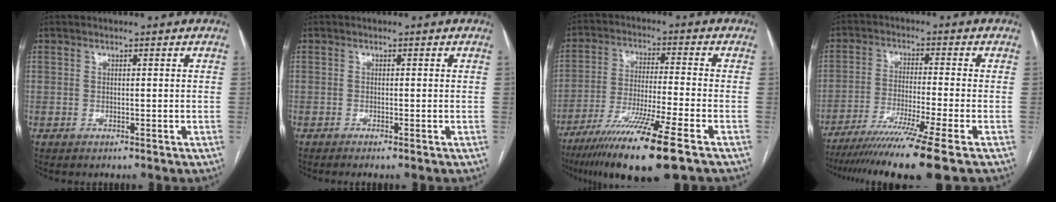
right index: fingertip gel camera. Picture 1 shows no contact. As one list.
[{"total": 1.0, "force": [-0.7, -0.3, 0.7], "torque": [-0.014, 0.000, -0.012]}, {"total": 15.2, "force": [-9.9, -0.6, 11.5], "torque": [-0.210, -0.045, -0.173]}, {"total": 13.8, "force": [-10.4, -2.5, 8.7], "torque": [-0.146, -0.047, -0.168]}]